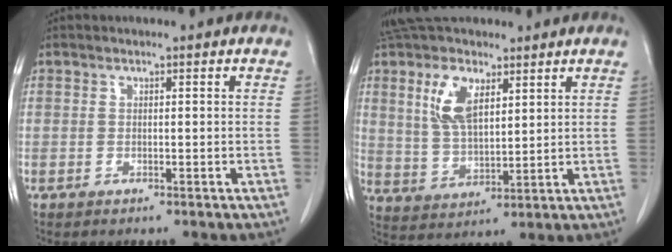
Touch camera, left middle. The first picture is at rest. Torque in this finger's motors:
{"motor_torque": [0.92, -1.03, -0.09, 0.00]}